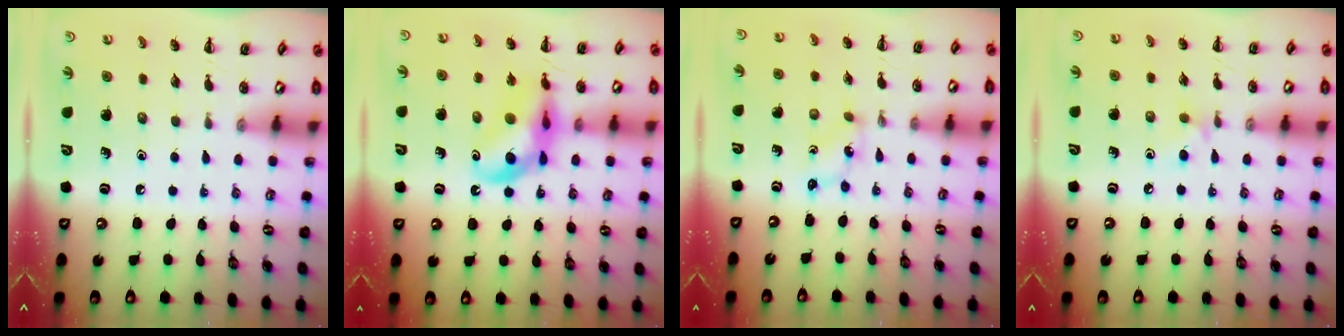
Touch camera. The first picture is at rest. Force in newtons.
{"total": 12.7, "press": 12.3, "slide": 3.2}
{"total": 0.8, "press": 0.8, "slide": 0.3}
{"total": 4.4, "press": 4.0, "slide": 1.8}